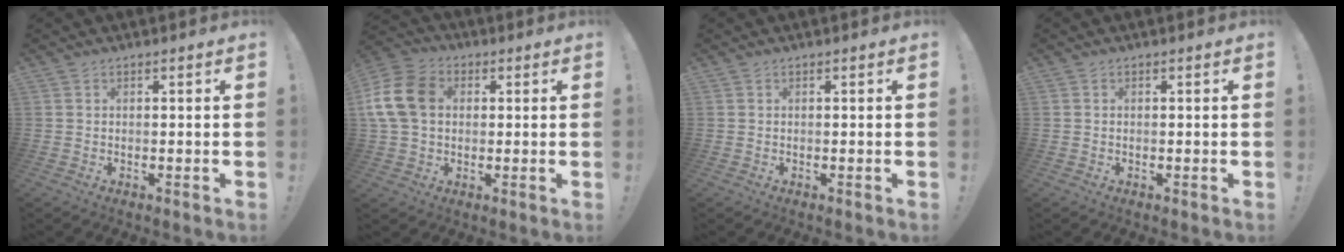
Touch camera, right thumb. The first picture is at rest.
{"total": 14.2, "force": [2.0, 10.7, 9.1], "torque": [-0.184, 0.011, 0.043]}
{"total": 0.0}
{"total": 0.0}